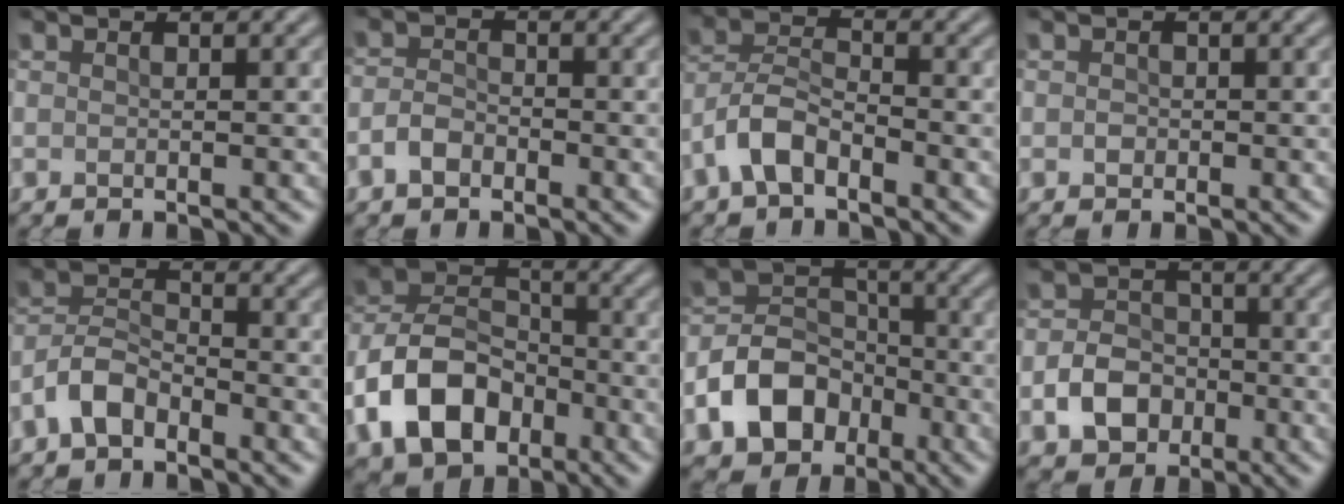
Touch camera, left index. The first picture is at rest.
{"total": 2.1, "force": [-1.3, 1.3, 1.1], "torque": [-0.021, 0.003, -0.031]}
{"total": 4.1, "force": [-2.6, 1.9, 2.5], "torque": [-0.046, 0.011, -0.062]}
{"total": 0.7, "force": [-0.1, 0.6, 0.3], "torque": [-0.003, -0.003, -0.004]}
{"total": 3.9, "force": [-2.5, 2.1, 2.1], "torque": [-0.040, 0.008, -0.060]}
{"total": 9.0, "force": [-3.9, 6.2, 5.2], "torque": [-0.098, 0.005, -0.090]}
{"total": 7.6, "force": [-3.5, 5.5, 3.8], "torque": [-0.066, 0.001, -0.073]}
{"total": 4.3, "force": [-1.6, 3.4, 2.1], "torque": [-0.031, 0.001, -0.032]}